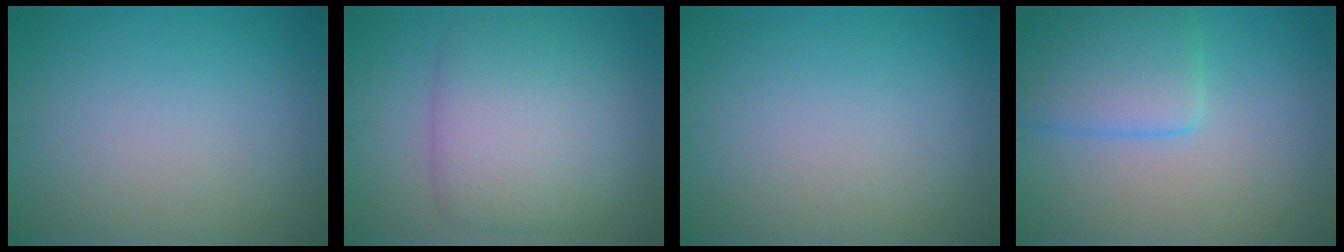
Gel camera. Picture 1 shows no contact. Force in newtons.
{"total": 7.2, "press": 7.1, "slide": 0.2}
{"total": 0.0}
{"total": 4.4, "press": 4.4, "slide": 0.2}